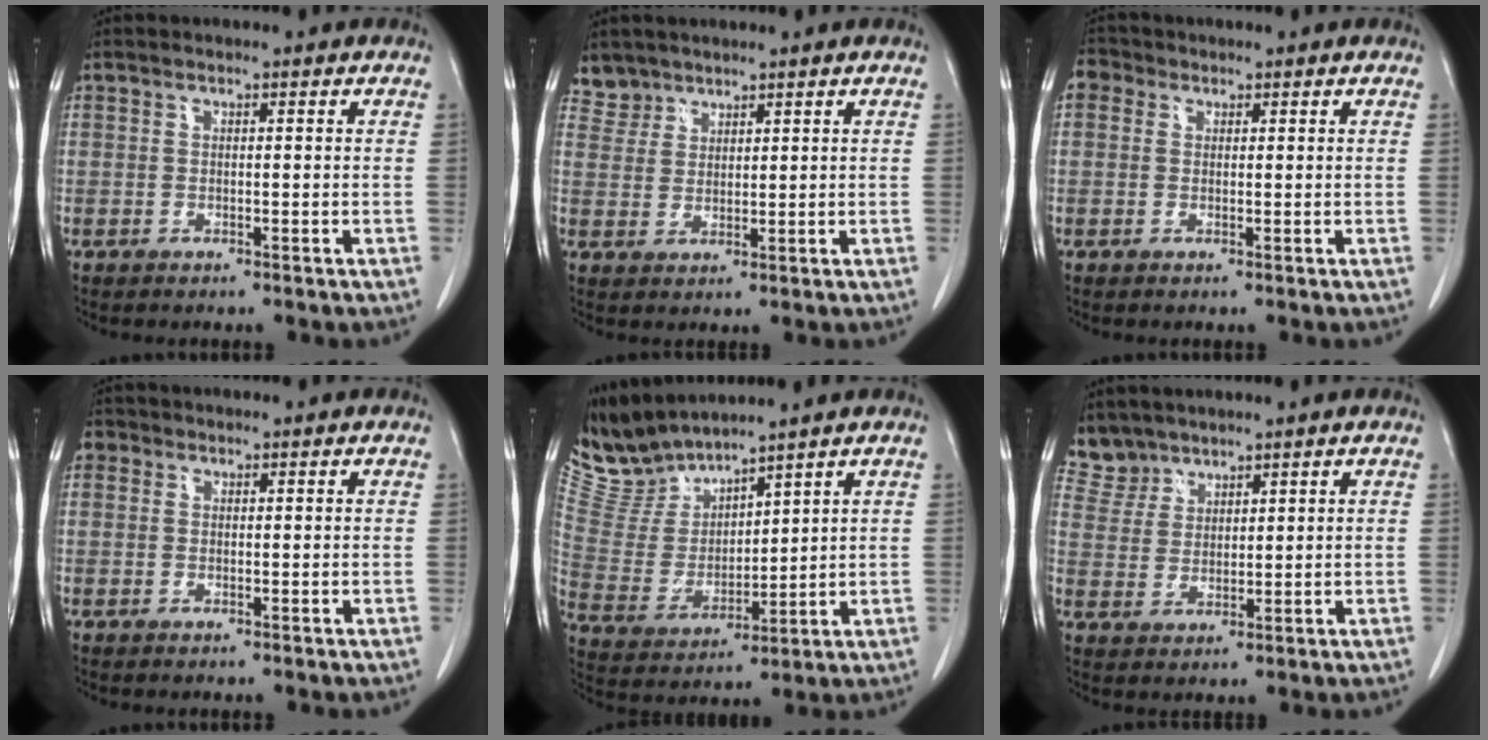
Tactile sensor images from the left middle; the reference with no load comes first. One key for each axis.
{"total": 3.3, "fx": 2.8, "fy": 1.6, "fz": -0.7, "tx": 0.021, "ty": 0.006, "tz": 0.055}
{"total": 2.4, "fx": 1.0, "fy": 2.1, "fz": 0.7, "tx": -0.010, "ty": 0.013, "tz": 0.013}
{"total": 1.3, "fx": 0.5, "fy": 1.2, "fz": 0.2, "tx": 0.005, "ty": 0.006, "tz": 0.004}
{"total": 8.3, "fx": 8.3, "fy": 0.5, "fz": 0.5, "tx": -0.037, "ty": 0.005, "tz": 0.192}
{"total": 4.3, "fx": 4.0, "fy": 1.6, "fz": -0.6, "tx": 0.013, "ty": 0.005, "tz": 0.089}